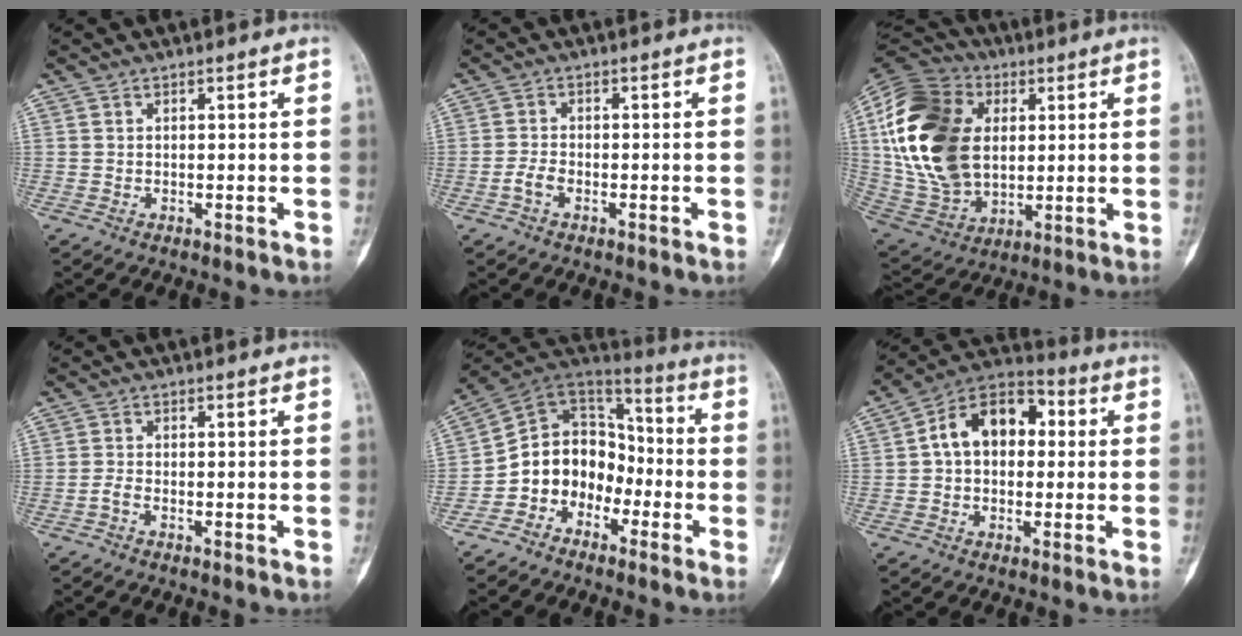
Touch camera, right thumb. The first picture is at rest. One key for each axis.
{"total": 2.3, "fx": -1.2, "fy": 1.1, "fz": 1.6, "tx": -0.036, "ty": 0.009, "tz": -0.025}
{"total": 25.4, "fx": 4.1, "fy": 17.4, "fz": 18.1, "tx": -0.357, "ty": -0.007, "tz": 0.081}
{"total": 1.3, "fx": -0.8, "fy": 0.2, "fz": 0.9, "tx": -0.024, "ty": 0.000, "tz": -0.020}
{"total": 12.8, "fx": -5.1, "fy": 10.4, "fz": 5.5, "tx": -0.050, "ty": 0.094, "tz": -0.104}
{"total": 13.2, "fx": 1.7, "fy": 8.9, "fz": 9.6, "tx": -0.128, "ty": 0.037, "tz": 0.014}